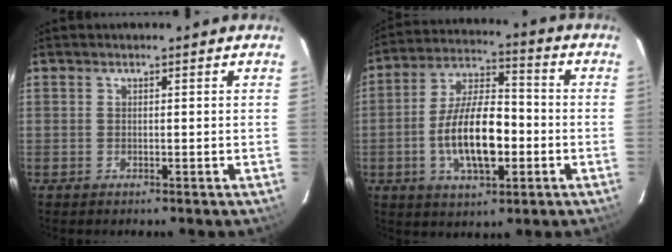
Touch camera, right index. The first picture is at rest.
{"total": 14.2, "force": [-3.3, 6.1, 12.4], "torque": [-0.240, 0.009, -0.057]}